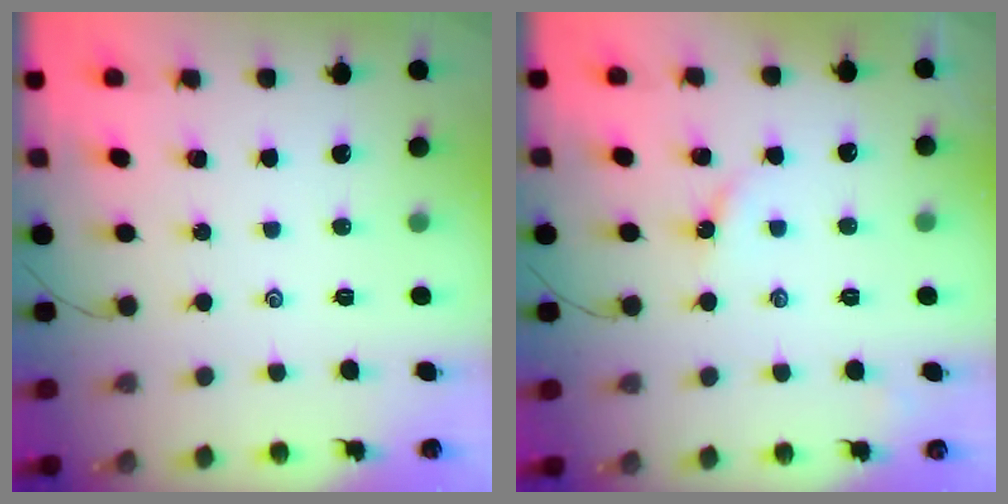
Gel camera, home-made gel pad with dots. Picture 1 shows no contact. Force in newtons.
{"total": 2.1, "press": 2.1, "slide": 0.3}